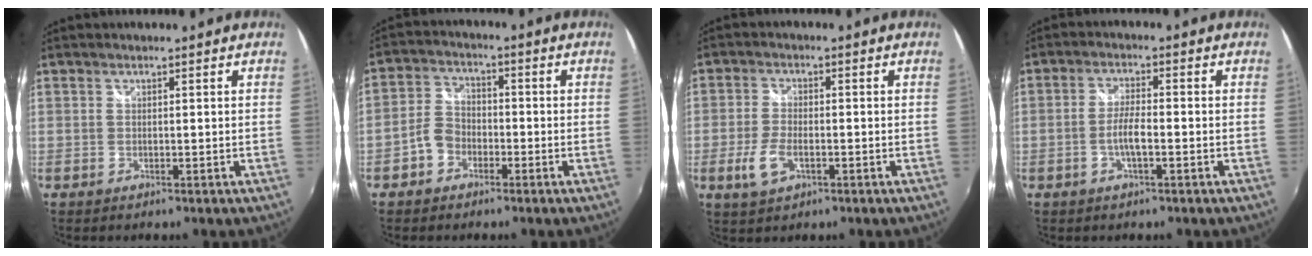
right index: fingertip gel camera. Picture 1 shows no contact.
{"total": 5.5, "force": [-3.6, 3.5, 2.2], "torque": [-0.047, 0.020, -0.075]}
{"total": 5.8, "force": [-2.2, 2.8, 4.6], "torque": [-0.107, -0.004, -0.040]}
{"total": 4.2, "force": [-1.5, 0.8, 3.8], "torque": [-0.079, 0.002, -0.027]}